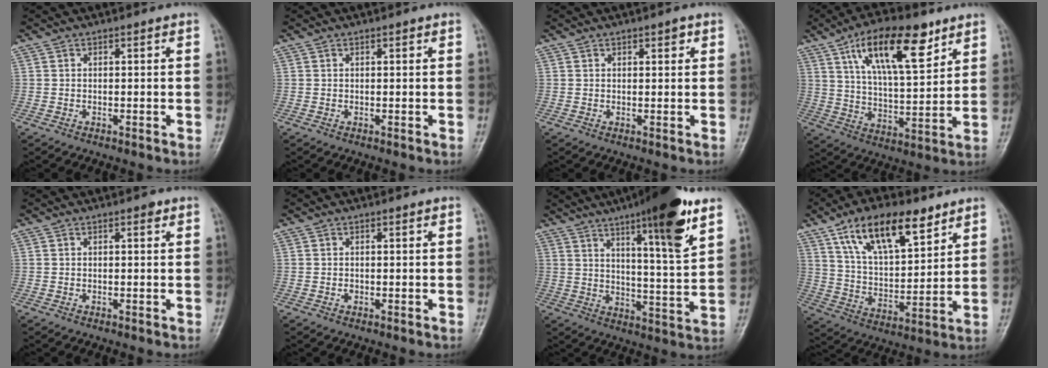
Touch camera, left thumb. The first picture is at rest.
{"total": 0.6, "force": [0.4, 0.3, 0.4], "torque": [-0.003, -0.001, 0.004]}
{"total": 1.7, "force": [1.0, 0.9, 1.1], "torque": [-0.005, -0.002, 0.012]}
{"total": 17.5, "force": [9.3, 6.6, 13.2], "torque": [-0.189, -0.035, 0.160]}
{"total": 0.9, "force": [0.5, 0.5, 0.6], "torque": [-0.004, 0.000, 0.003]}
{"total": 0.6, "force": [-0.1, 0.5, 0.2], "torque": [0.000, 0.001, -0.002]}
{"total": 17.1, "force": [10.0, 2.6, 13.6], "torque": [-0.190, -0.053, 0.152]}
{"total": 17.1, "force": [10.2, 7.4, 11.6], "torque": [-0.162, -0.040, 0.184]}